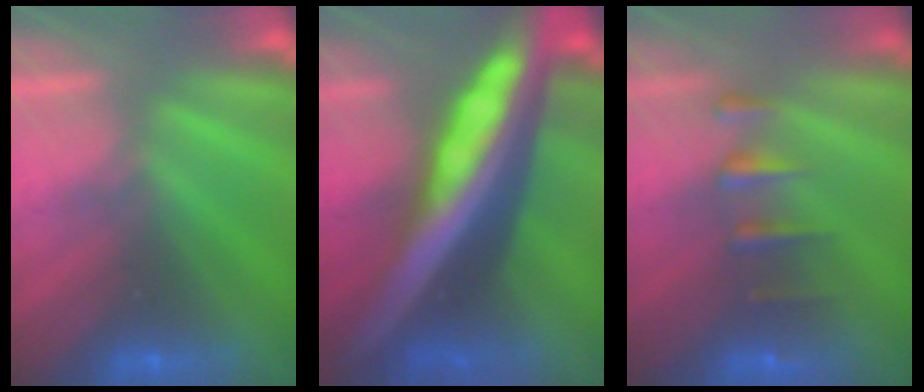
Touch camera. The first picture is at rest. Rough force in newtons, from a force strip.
{"total": 9.6}
{"total": 2.4}